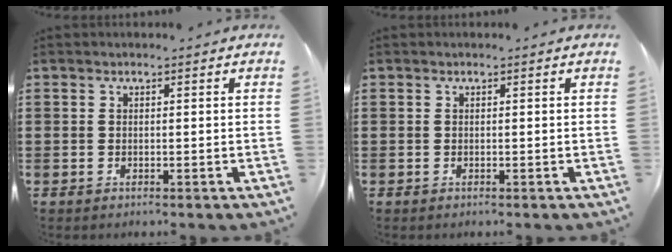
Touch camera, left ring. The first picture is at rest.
{"total": 0.0}